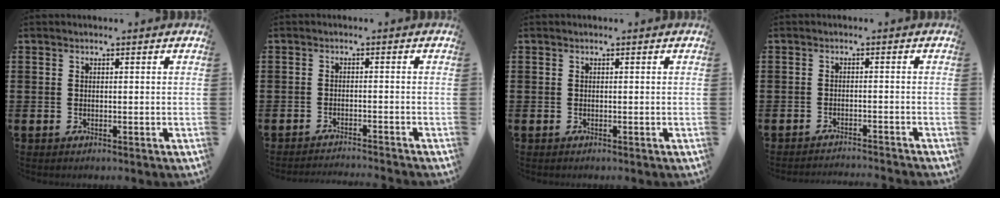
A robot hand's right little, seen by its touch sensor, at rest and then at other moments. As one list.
[{"total": 1.6, "force": [-1.6, -0.3, 0.0], "torque": [0.000, 0.004, -0.032]}, {"total": 0.0}, {"total": 1.6, "force": [-1.6, -0.3, 0.0], "torque": [0.000, 0.004, -0.033]}]